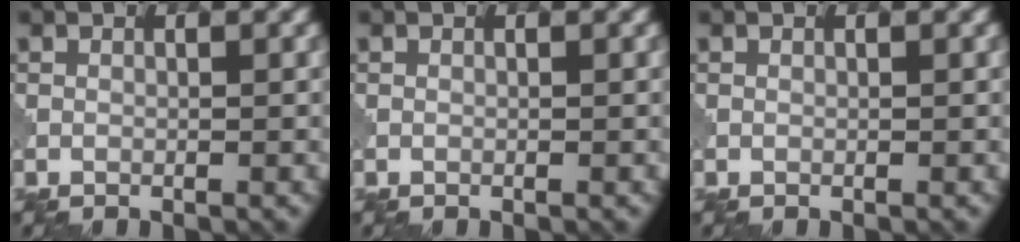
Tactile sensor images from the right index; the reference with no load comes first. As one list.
[{"total": 0.0}, {"total": 0.0}]